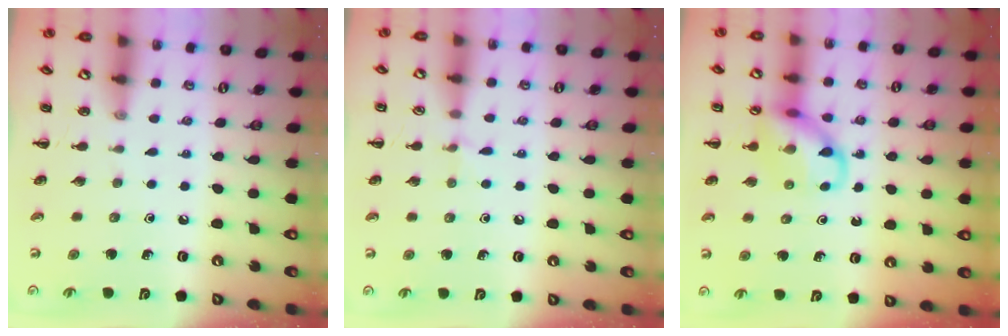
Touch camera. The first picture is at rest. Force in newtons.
{"total": 4.2, "press": 3.9, "slide": 1.6}
{"total": 11.3, "press": 11.2, "slide": 1.6}